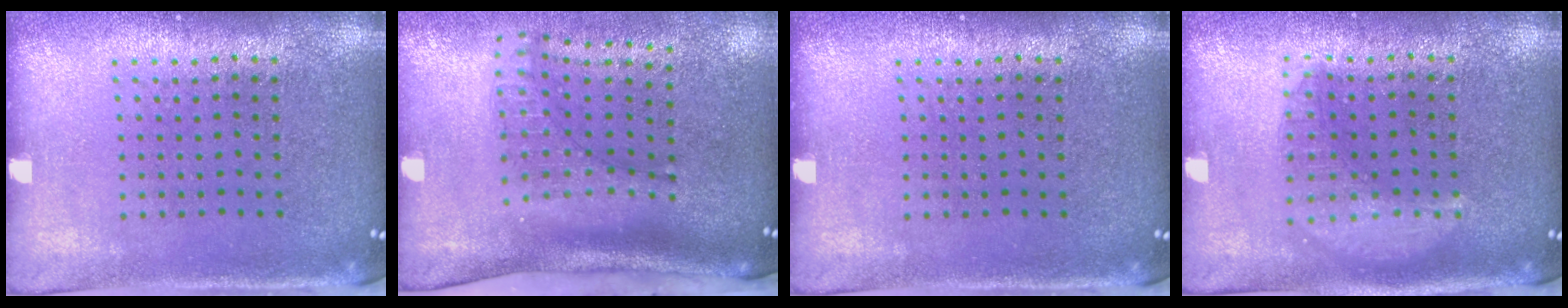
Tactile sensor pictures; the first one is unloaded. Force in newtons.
{"total": 2.1, "press": 1.5, "slide": 1.4}
{"total": 0.0}
{"total": 1.4, "press": 1.4, "slide": 0.1}